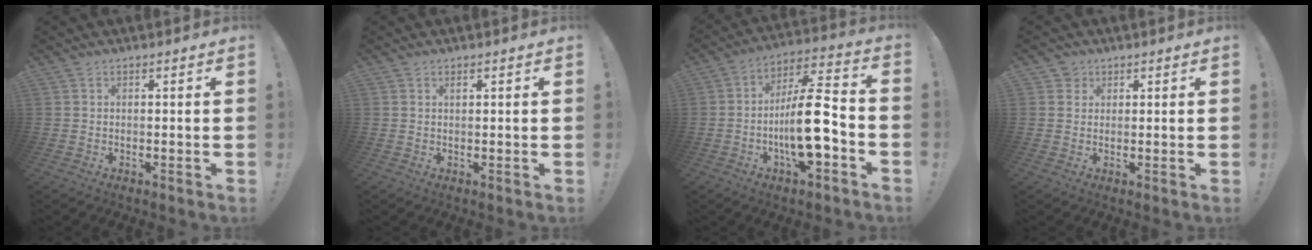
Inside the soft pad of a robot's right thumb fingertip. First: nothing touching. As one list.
[{"total": 0.7, "force": [0.5, 0.4, 0.3], "torque": [0.008, -0.006, 0.006]}, {"total": 17.7, "force": [-4.6, 5.3, 16.3], "torque": [-0.276, 0.021, -0.073]}, {"total": 2.7, "force": [1.6, 2.1, 0.5], "torque": [-0.009, -0.002, 0.028]}]